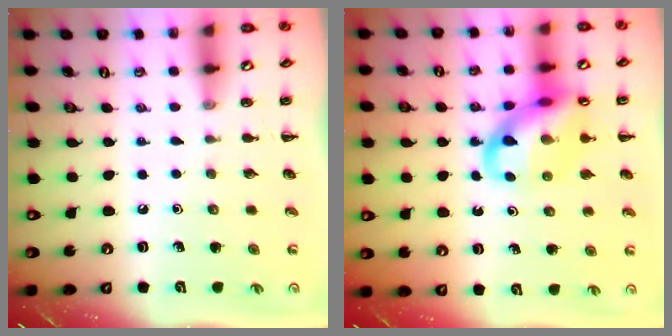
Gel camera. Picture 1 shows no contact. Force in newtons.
{"total": 14.3, "press": 14.0, "slide": 2.9}